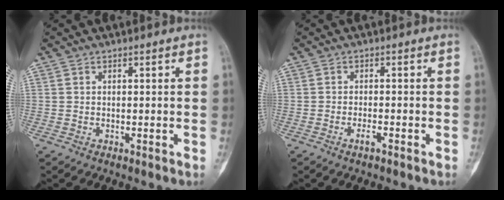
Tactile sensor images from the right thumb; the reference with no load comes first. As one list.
[{"total": 1.6, "force": [-1.0, 0.4, 1.2], "torque": [-0.024, 0.004, -0.017]}]